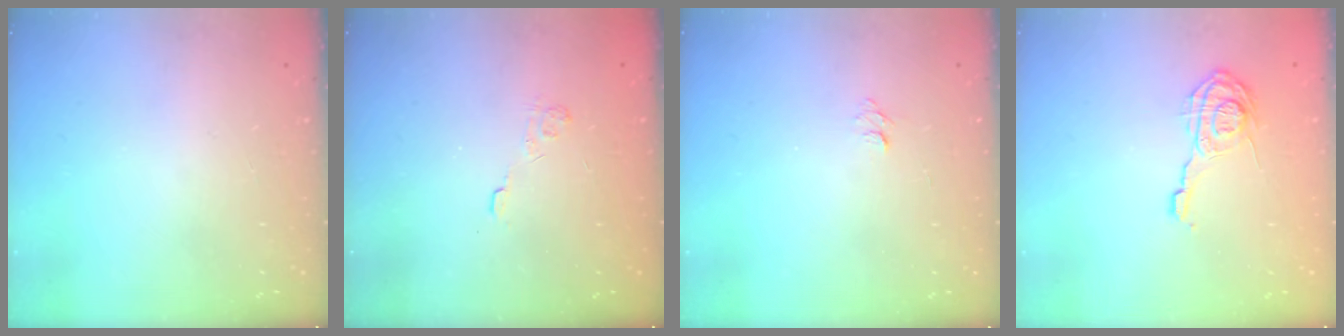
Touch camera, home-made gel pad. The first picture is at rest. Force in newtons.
{"total": 2.4, "press": 1.9, "slide": 1.5}
{"total": 4.0, "press": 4.0, "slide": 0.3}
{"total": 12.1, "press": 12.0, "slide": 0.7}